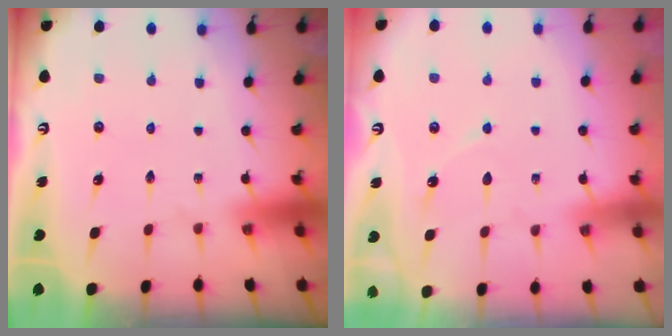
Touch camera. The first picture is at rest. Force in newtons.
{"total": 4.5, "press": 4.5, "slide": 0.6}